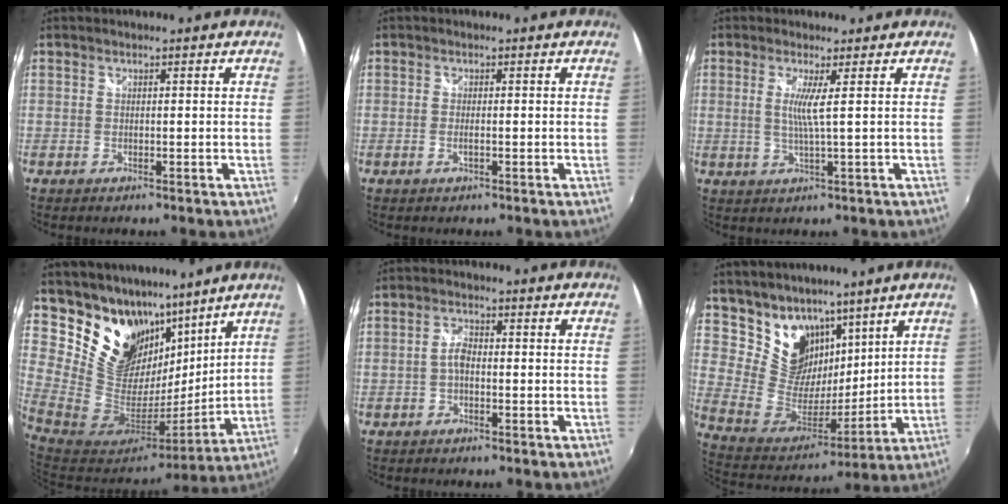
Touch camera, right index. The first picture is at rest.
{"total": 1.4, "force": [-0.4, 0.3, 1.3], "torque": [-0.026, -0.001, -0.009]}
{"total": 3.7, "force": [0.7, -0.9, 3.5], "torque": [-0.065, -0.007, 0.012]}
{"total": 20.0, "force": [14.6, 11.5, 7.3], "torque": [-0.174, -0.017, 0.281]}
{"total": 2.5, "force": [-0.8, 1.2, 2.0], "torque": [-0.044, 0.008, -0.015]}
{"total": 14.7, "force": [9.8, 9.6, 5.1], "torque": [-0.112, 0.008, 0.197]}